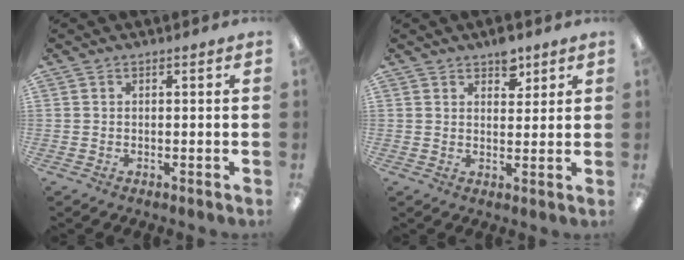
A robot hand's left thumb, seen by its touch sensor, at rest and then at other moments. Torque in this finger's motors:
{"motor_torque": [0.88, 0.31, 0.28, -0.39, 0.00]}